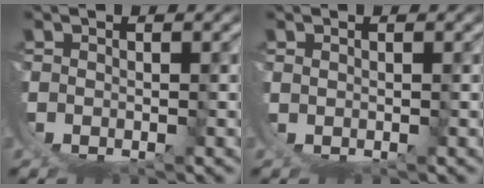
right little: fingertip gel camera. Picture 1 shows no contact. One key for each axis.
{"total": 1.1, "fx": 0.7, "fy": -0.8, "fz": -0.3, "tx": 0.010, "ty": 0.003, "tz": 0.017}